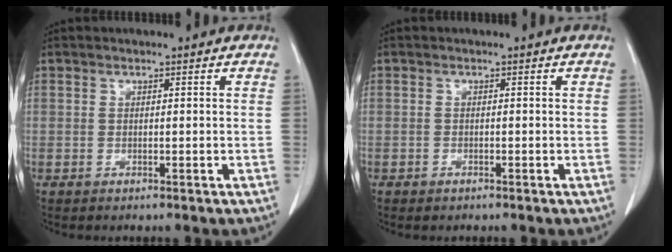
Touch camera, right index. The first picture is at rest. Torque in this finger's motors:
{"motor_torque": [0.16, -0.13, 0.01, -0.01]}